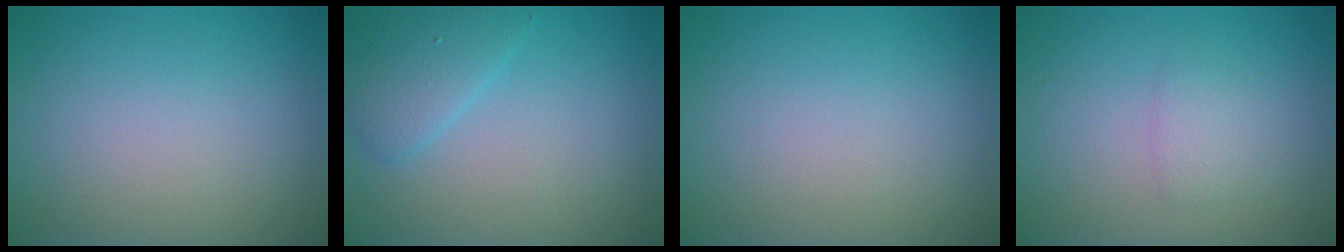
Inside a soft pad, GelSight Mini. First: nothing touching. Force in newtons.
{"total": 2.7, "press": 2.7, "slide": 0.2}
{"total": 0.0}
{"total": 1.4, "press": 1.4, "slide": 0.0}